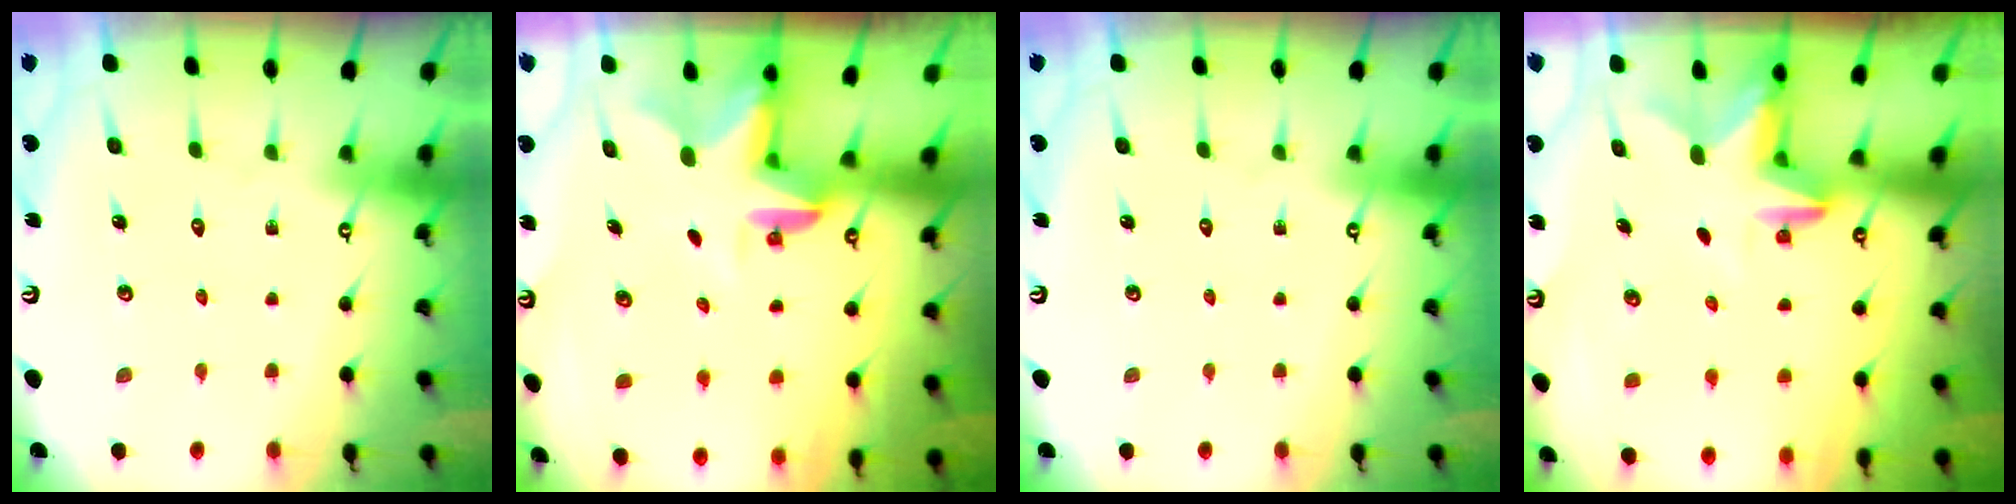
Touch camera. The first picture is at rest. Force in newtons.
{"total": 3.3, "press": 3.3, "slide": 0.1}
{"total": 0.0}
{"total": 2.7, "press": 2.7, "slide": 0.5}